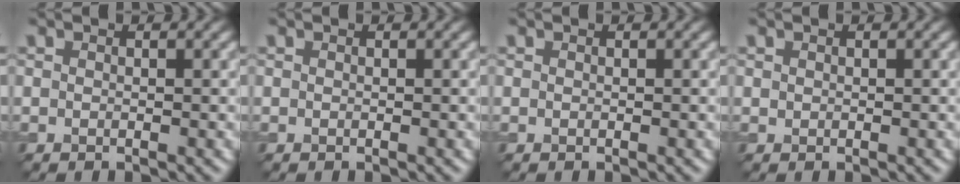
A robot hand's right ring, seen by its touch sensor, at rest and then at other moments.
{"total": 0.0}
{"total": 0.0}
{"total": 0.5, "force": [0.0, -0.3, -0.5], "torque": [0.003, 0.008, 0.008]}